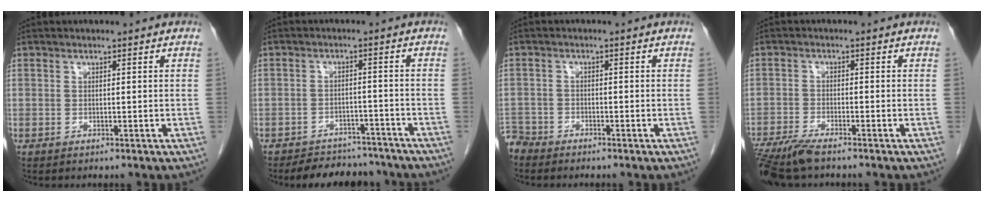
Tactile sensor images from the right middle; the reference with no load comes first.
{"total": 9.0, "force": [-8.2, 3.4, 1.6], "torque": [-0.009, 0.007, -0.106]}
{"total": 2.9, "force": [-2.8, 0.6, -0.4], "torque": [0.010, -0.006, -0.054]}
{"total": 7.1, "force": [-5.8, 0.7, 4.0], "torque": [-0.071, -0.019, -0.104]}